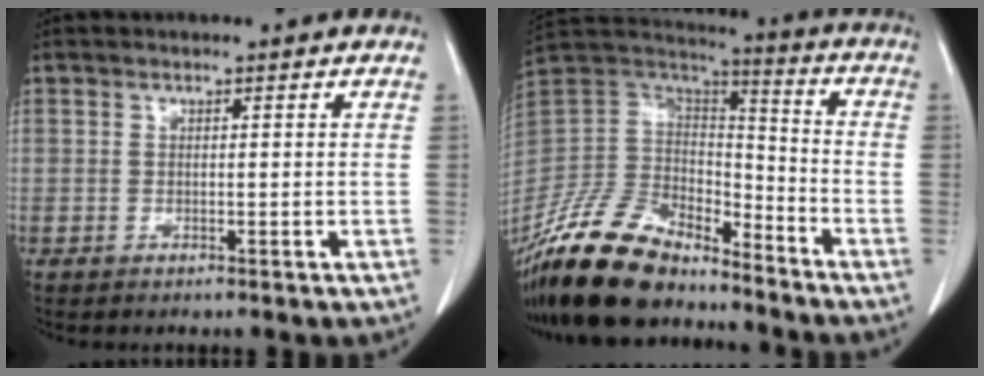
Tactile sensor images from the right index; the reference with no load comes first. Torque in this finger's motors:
{"motor_torque": [0.91, -1.23, -0.25, -0.21]}